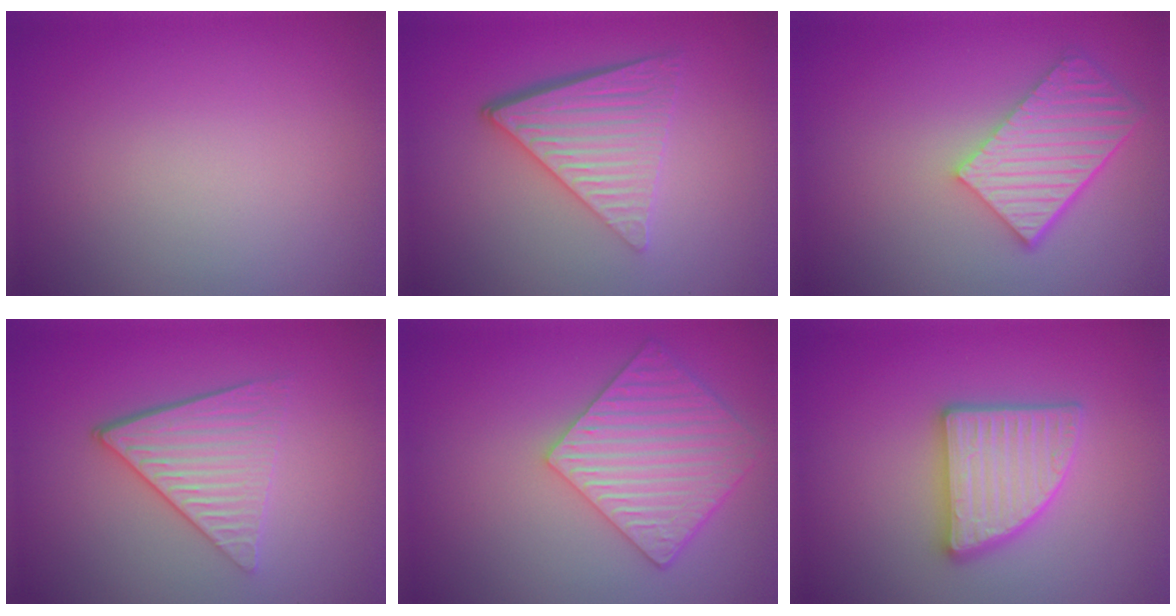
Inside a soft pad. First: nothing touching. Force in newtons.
{"total": 6.1, "press": 4.1, "slide": 4.4}
{"total": 5.9, "press": 4.3, "slide": 4.0}
{"total": 4.5, "press": 3.5, "slide": 2.8}
{"total": 5.9, "press": 5.0, "slide": 3.1}
{"total": 4.9, "press": 4.8, "slide": 0.8}